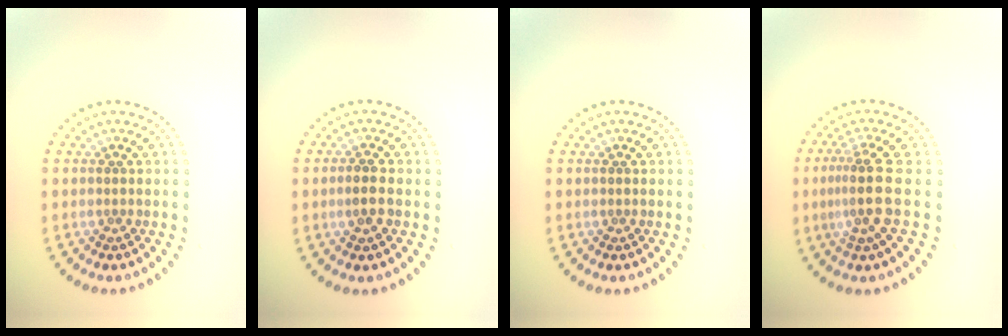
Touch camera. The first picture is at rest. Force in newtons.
{"total": 1.9, "press": 1.9, "slide": 0.3}
{"total": 0.0}
{"total": 3.6, "press": 2.7, "slide": 2.4}